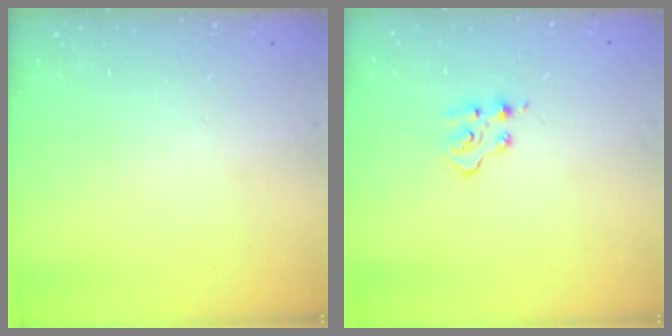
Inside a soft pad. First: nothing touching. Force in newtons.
{"total": 4.2, "press": 4.2, "slide": 0.4}